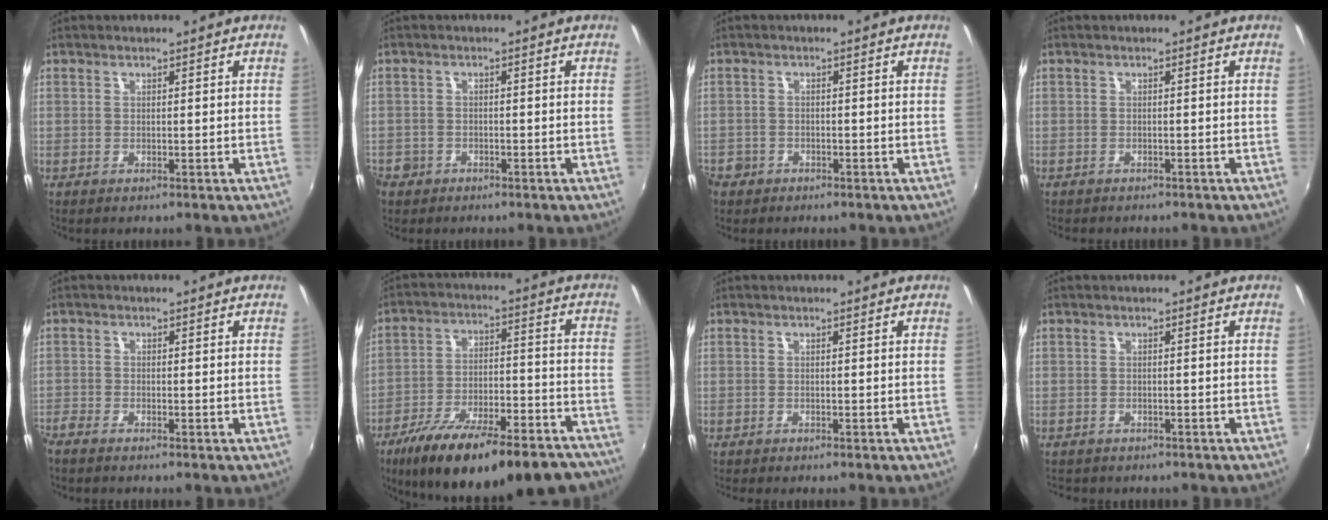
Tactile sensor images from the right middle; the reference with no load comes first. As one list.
[{"total": 3.5, "force": [-2.1, 2.7, 0.7], "torque": [-0.027, -0.003, -0.038]}, {"total": 3.7, "force": [-2.3, 2.8, 0.8], "torque": [-0.029, -0.003, -0.041]}, {"total": 2.0, "force": [-1.8, 0.6, 0.5], "torque": [-0.016, -0.011, -0.025]}, {"total": 2.1, "force": [-1.9, 0.4, 0.7], "torque": [-0.022, -0.009, -0.040]}, {"total": 27.9, "force": [-21.5, 9.0, 15.4], "torque": [-0.252, -0.022, -0.298]}, {"total": 0.7, "force": [-0.7, 0.1, 0.2], "torque": [-0.006, -0.003, -0.012]}, {"total": 2.5, "force": [-2.2, 1.1, 0.6], "torque": [-0.018, -0.012, -0.030]}]